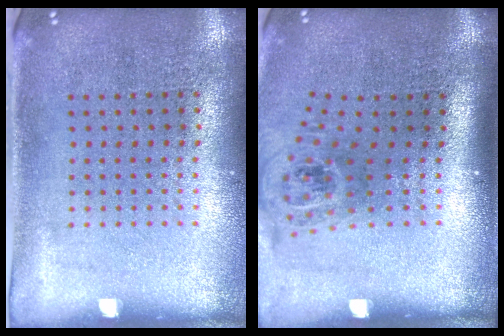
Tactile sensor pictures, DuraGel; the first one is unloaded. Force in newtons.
{"total": 1.7, "press": 1.2, "slide": 1.2}